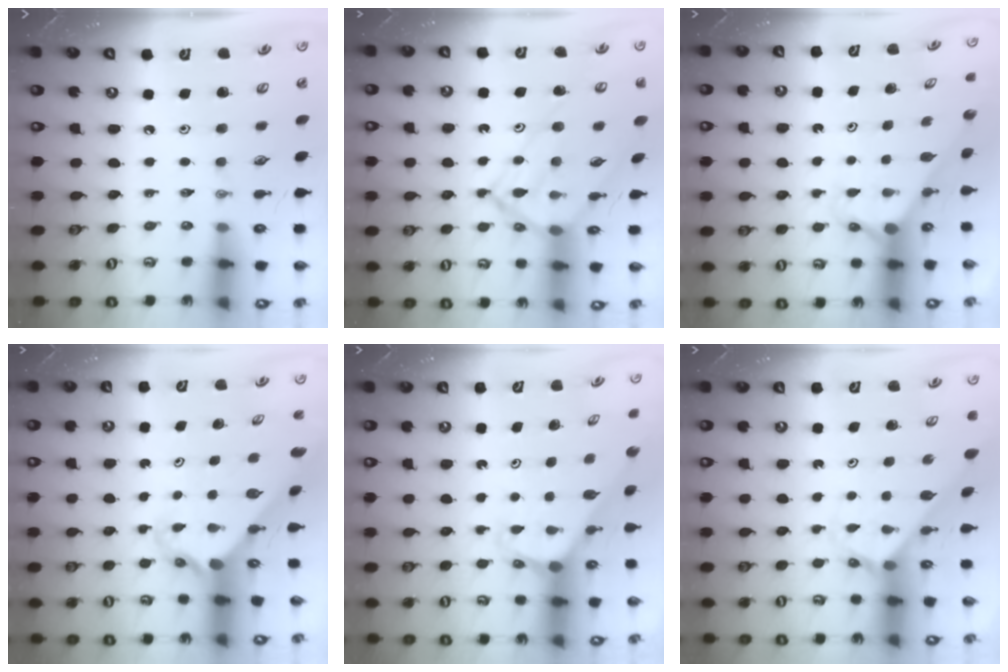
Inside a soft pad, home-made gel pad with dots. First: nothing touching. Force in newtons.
{"total": 12.4, "press": 12.4, "slide": 1.2}
{"total": 2.8, "press": 2.8, "slide": 0.0}
{"total": 2.8, "press": 2.7, "slide": 0.2}
{"total": 2.2, "press": 2.2, "slide": 0.2}
{"total": 2.0, "press": 2.0, "slide": 0.1}